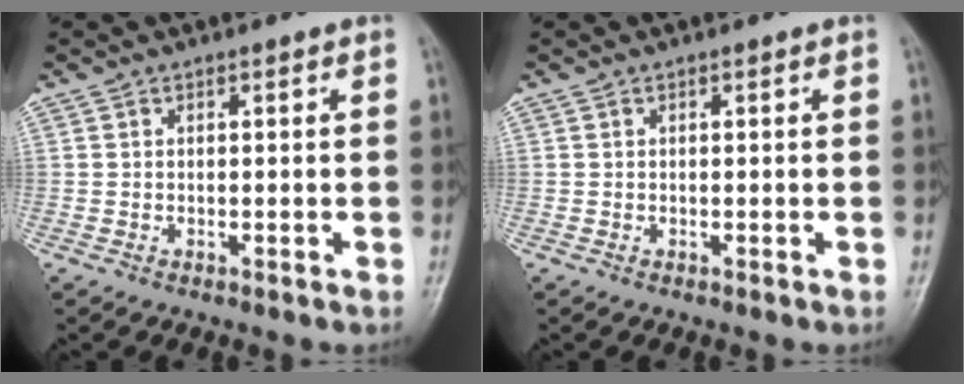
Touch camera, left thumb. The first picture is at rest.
{"total": 0.0}